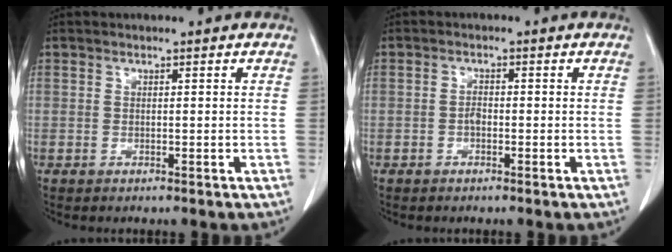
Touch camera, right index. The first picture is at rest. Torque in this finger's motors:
{"motor_torque": [0.26, -0.26, 0.13, 0.04]}